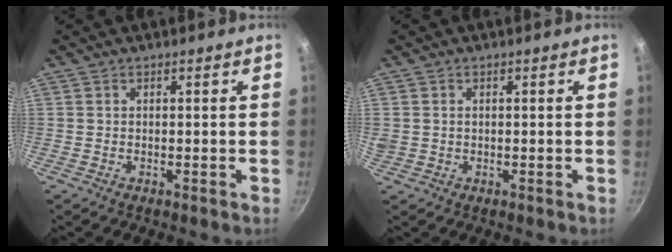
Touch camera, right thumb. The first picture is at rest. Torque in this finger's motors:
{"motor_torque": [-0.18, 0.23, 0.45, -0.05, -0.07]}